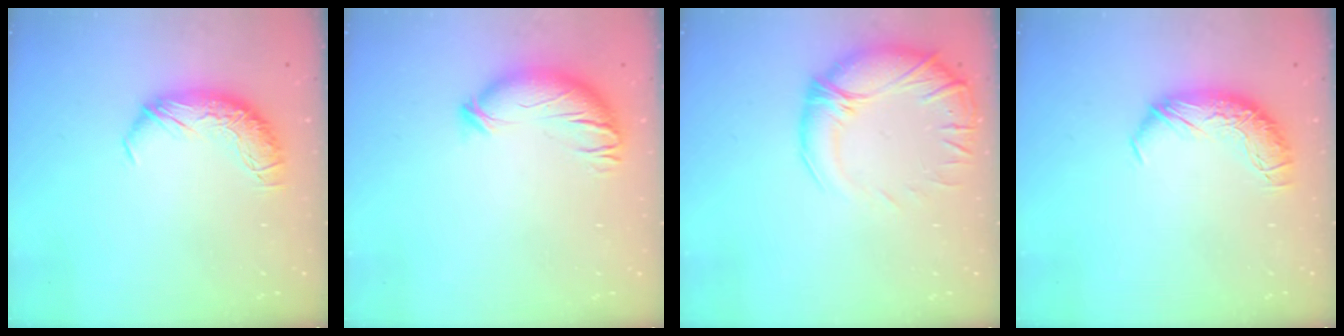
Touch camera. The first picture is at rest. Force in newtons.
{"total": 3.8, "press": 3.0, "slide": 2.3}
{"total": 4.6, "press": 2.8, "slide": 3.6}
{"total": 0.0}